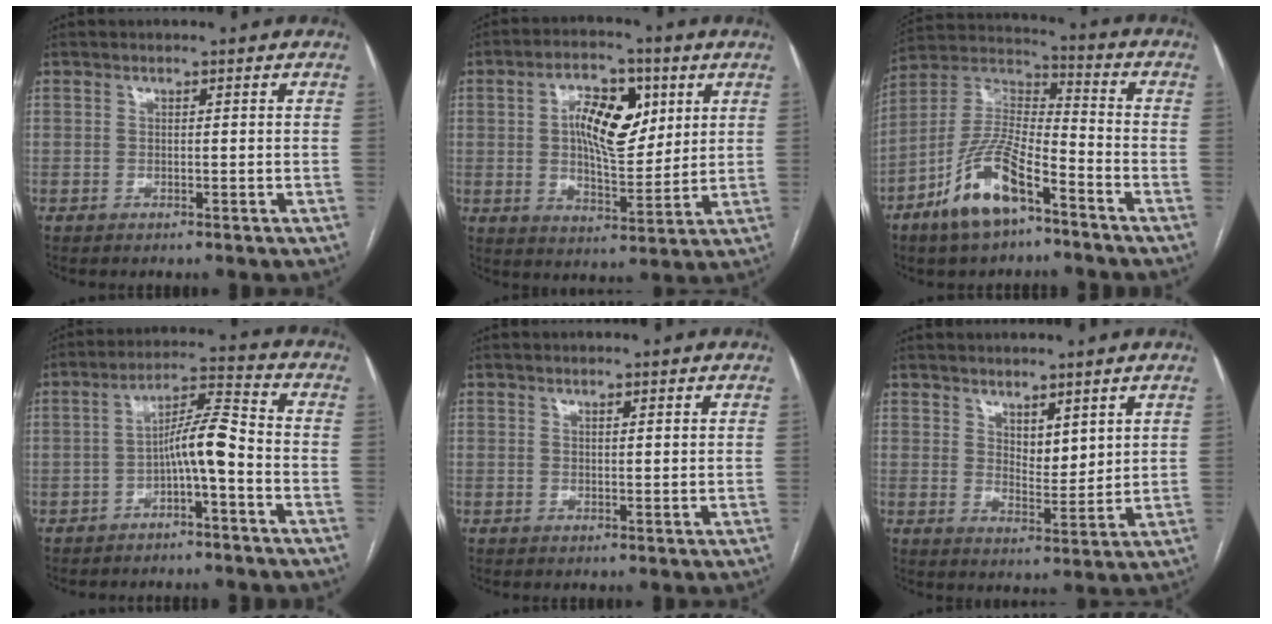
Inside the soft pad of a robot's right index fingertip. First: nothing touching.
{"total": 11.6, "force": [3.1, 5.2, 9.8], "torque": [-0.167, 0.016, 0.054]}
{"total": 13.2, "force": [-7.7, 4.1, 9.9], "torque": [-0.208, 0.003, -0.142]}
{"total": 7.1, "force": [-2.4, 0.6, 6.6], "torque": [-0.112, 0.027, -0.041]}
{"total": 1.1, "force": [0.7, 0.1, 0.8], "torque": [-0.015, -0.001, 0.012]}
{"total": 4.8, "force": [3.3, 2.0, 3.0], "torque": [-0.049, -0.013, 0.064]}